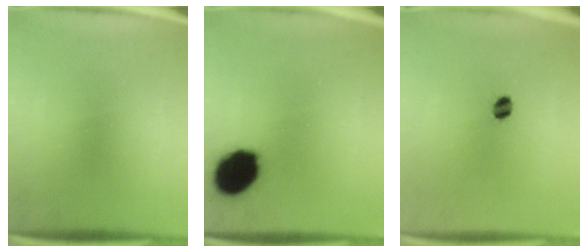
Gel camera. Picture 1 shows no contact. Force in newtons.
{"total": 14.4}
{"total": 2.8}